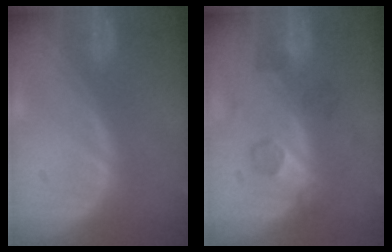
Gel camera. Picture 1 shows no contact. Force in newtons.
{"total": 4.8, "press": 4.5, "slide": 1.5}